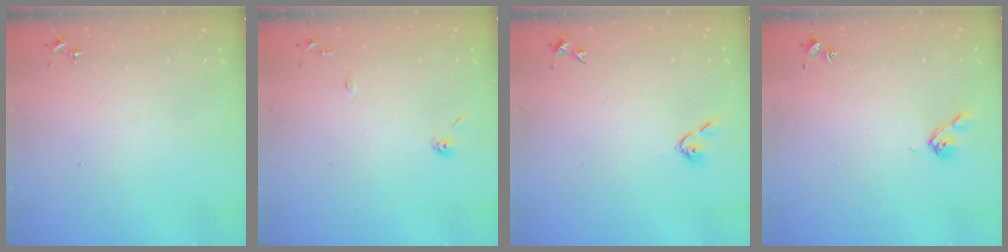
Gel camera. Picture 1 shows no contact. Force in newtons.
{"total": 7.8, "press": 7.8, "slide": 0.6}
{"total": 4.0, "press": 3.9, "slide": 0.7}
{"total": 5.3, "press": 5.1, "slide": 1.3}